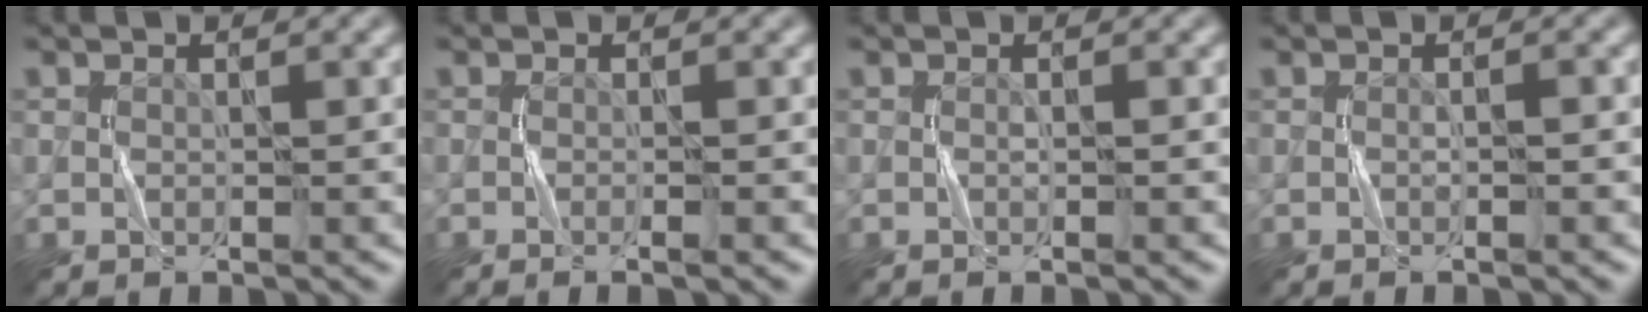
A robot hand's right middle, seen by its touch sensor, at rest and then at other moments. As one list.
[{"total": 1.5, "force": [-0.5, 0.4, 1.3], "torque": [-0.016, -0.003, -0.013]}, {"total": 0.6, "force": [-0.2, 0.0, 0.6], "torque": [-0.010, 0.000, -0.004]}, {"total": 0.9, "force": [-0.3, 0.0, 0.9], "torque": [-0.015, -0.001, -0.008]}]